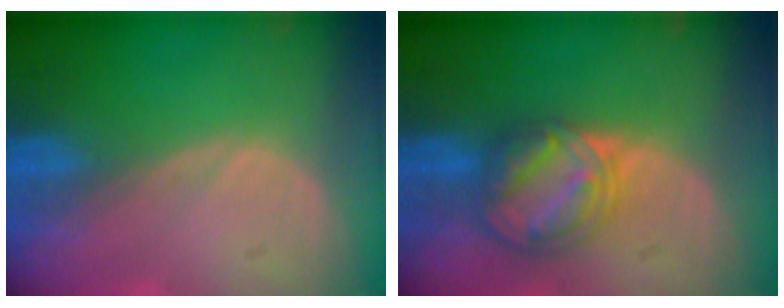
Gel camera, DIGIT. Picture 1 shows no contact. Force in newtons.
{"total": 8.1, "press": 6.9, "slide": 4.1}